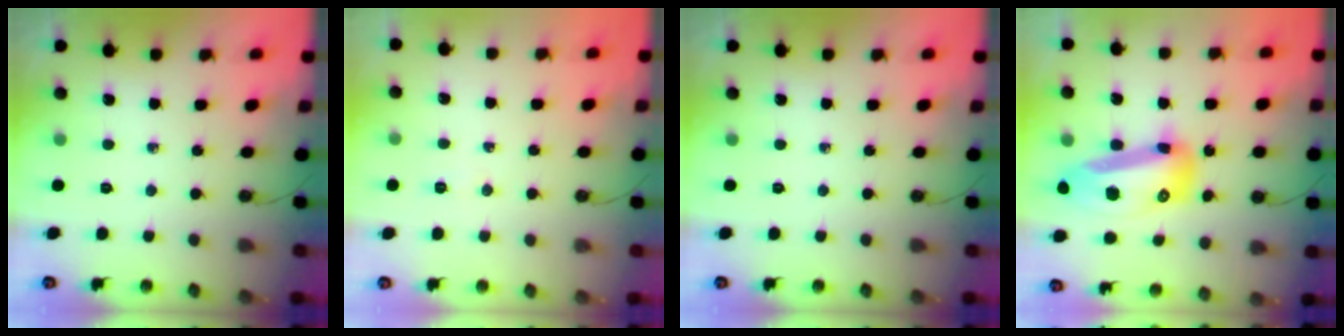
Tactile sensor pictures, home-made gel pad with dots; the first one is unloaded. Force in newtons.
{"total": 10.6, "press": 4.9, "slide": 9.4}
{"total": 0.0}
{"total": 19.3, "press": 18.9, "slide": 3.9}